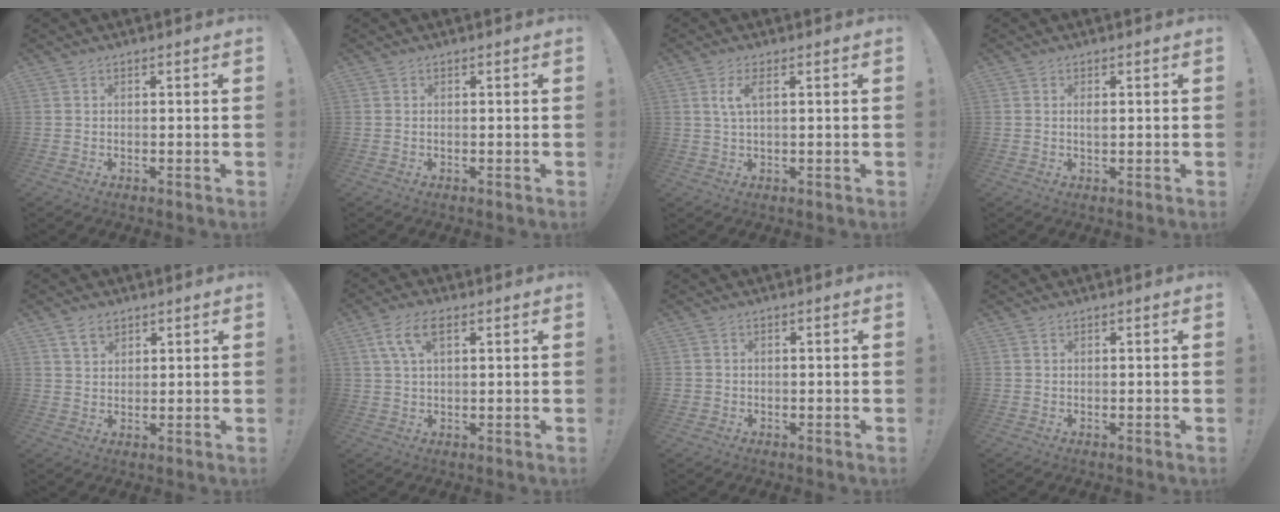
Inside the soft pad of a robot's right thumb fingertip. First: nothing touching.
{"total": 0.0}
{"total": 4.2, "force": [1.4, 1.2, 3.7], "torque": [-0.069, 0.001, 0.022]}
{"total": 1.0, "force": [0.2, 0.5, 0.8], "torque": [-0.011, 0.000, 0.002]}
{"total": 4.5, "force": [3.0, 2.8, 1.9], "torque": [-0.033, -0.007, 0.055]}
{"total": 7.6, "force": [3.1, 3.6, 5.9], "torque": [-0.120, 0.008, 0.057]}
{"total": 1.1, "force": [-0.2, 1.0, 0.2], "torque": [-0.005, 0.003, -0.004]}
{"total": 0.6, "force": [0.5, 0.2, 0.3], "torque": [0.000, -0.002, 0.008]}